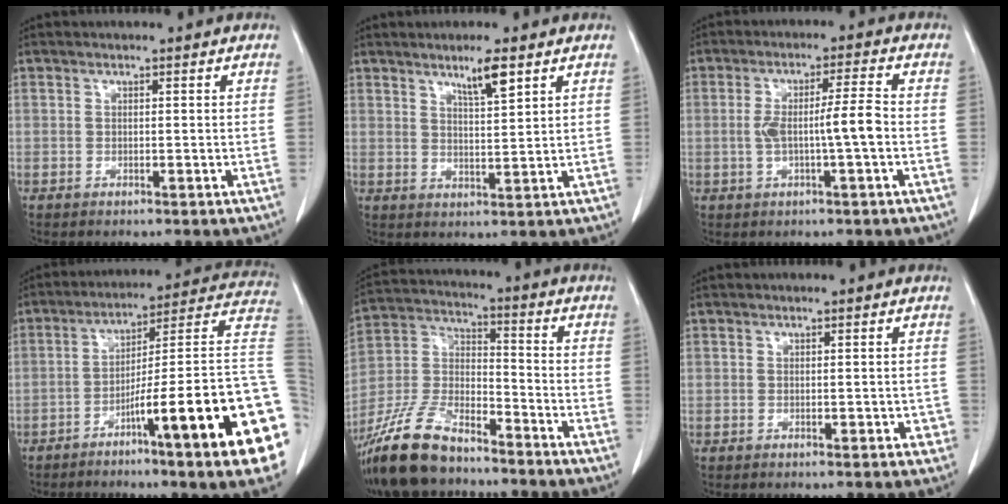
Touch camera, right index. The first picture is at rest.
{"total": 4.5, "force": [3.0, 0.2, 3.3], "torque": [-0.057, -0.005, 0.054]}
{"total": 6.3, "force": [-0.9, 0.0, 6.2], "torque": [-0.114, 0.009, -0.013]}
{"total": 23.0, "force": [-7.4, -0.1, 21.8], "torque": [-0.202, 0.006, -0.116]}
{"total": 15.4, "force": [-12.1, 5.0, 8.0], "torque": [-0.174, -0.003, -0.229]}
{"total": 1.8, "force": [-0.3, 1.2, 1.3], "torque": [-0.010, 0.006, 0.000]}